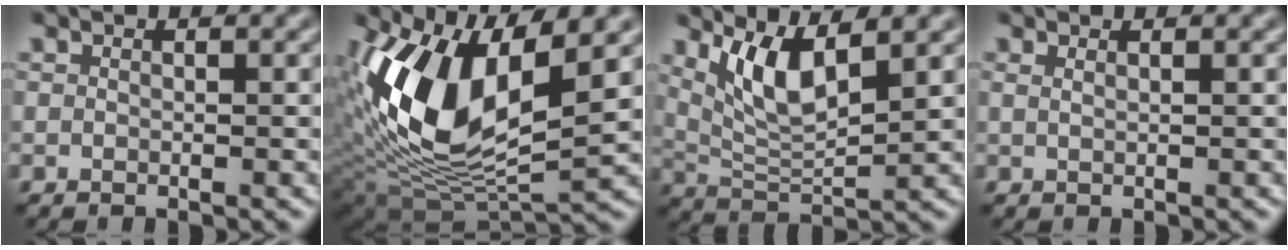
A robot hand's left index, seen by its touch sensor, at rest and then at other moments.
{"total": 12.3, "force": [3.1, 5.8, 10.4], "torque": [-0.212, -0.014, 0.058]}
{"total": 5.4, "force": [2.5, 1.7, 4.5], "torque": [-0.095, -0.012, 0.049]}
{"total": 0.8, "force": [0.6, 0.2, 0.6], "torque": [-0.008, -0.005, 0.002]}